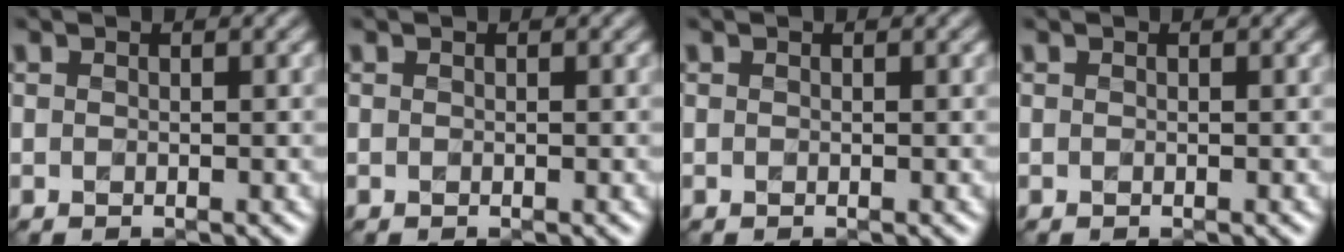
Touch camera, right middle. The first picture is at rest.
{"total": 0.0}
{"total": 0.0}
{"total": 0.0}